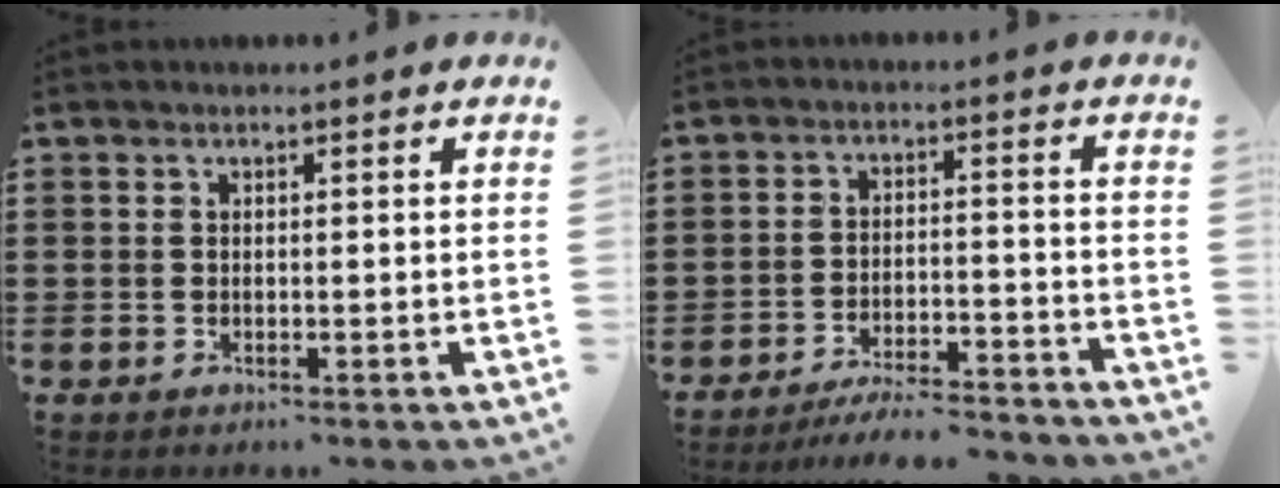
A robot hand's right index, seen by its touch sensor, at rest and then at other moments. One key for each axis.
{"total": 5.4, "fx": -5.2, "fy": 0.2, "fz": 1.5, "tx": -0.033, "ty": -0.004, "tz": -0.105}